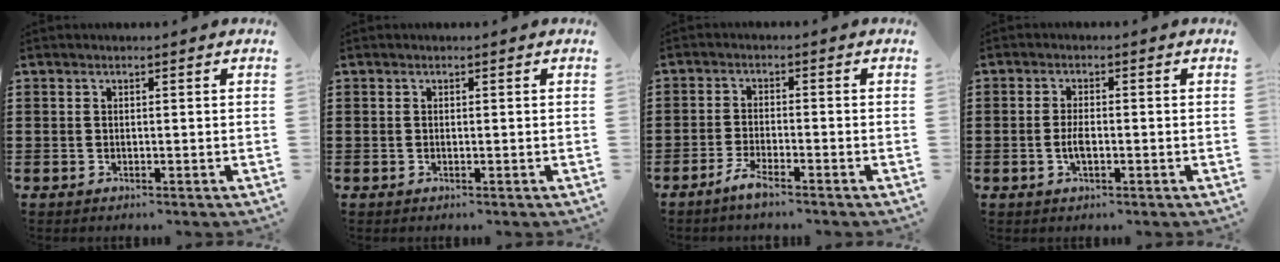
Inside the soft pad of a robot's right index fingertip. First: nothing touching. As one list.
[{"total": 0.0}, {"total": 2.7, "force": [-2.3, 0.0, 1.4], "torque": [-0.039, -0.002, -0.047]}, {"total": 2.8, "force": [-0.8, 0.9, 2.6], "torque": [-0.055, -0.003, -0.017]}]